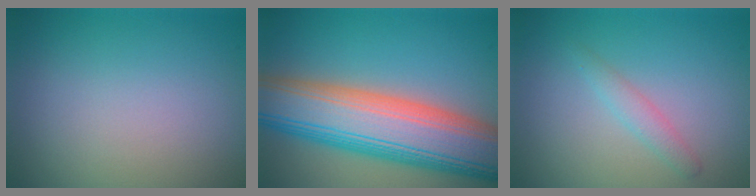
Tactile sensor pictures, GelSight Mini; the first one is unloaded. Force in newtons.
{"total": 12.5, "press": 12.5, "slide": 0.2}
{"total": 1.4, "press": 1.4, "slide": 0.0}